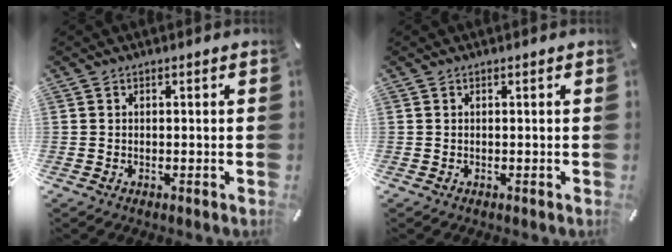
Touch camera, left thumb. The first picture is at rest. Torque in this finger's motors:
{"motor_torque": [0.00, 0.00, 0.00, 0.00, 0.00]}